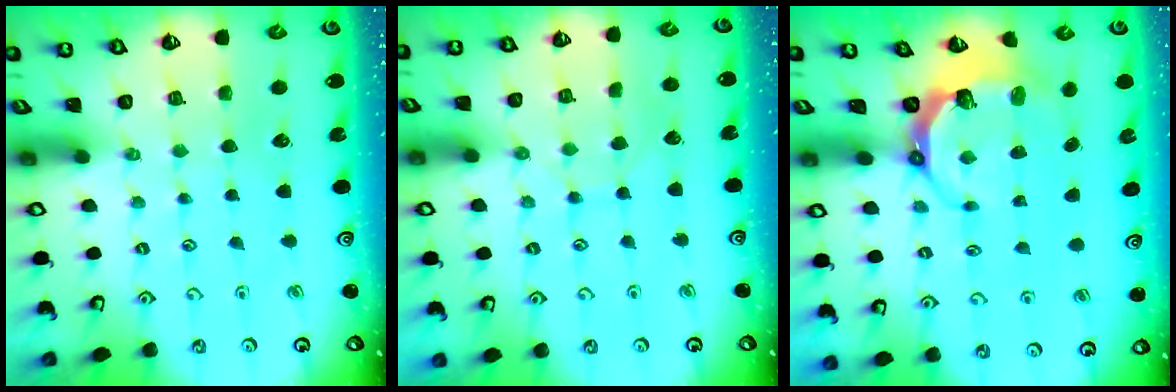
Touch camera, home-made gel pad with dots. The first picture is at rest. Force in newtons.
{"total": 3.5, "press": 3.5, "slide": 0.2}
{"total": 7.3, "press": 6.5, "slide": 3.4}